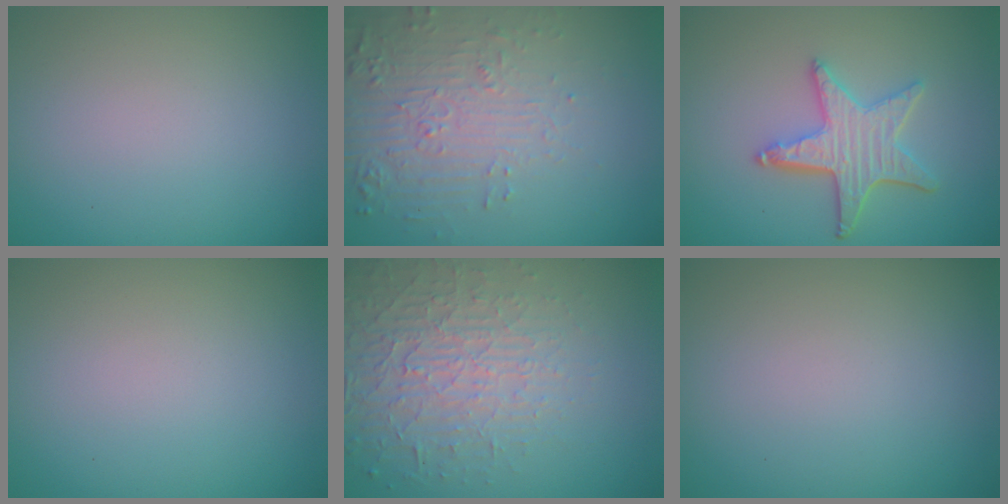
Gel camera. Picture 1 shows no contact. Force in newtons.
{"total": 5.6, "press": 3.8, "slide": 4.2}
{"total": 4.4, "press": 3.7, "slide": 2.4}
{"total": 0.0}
{"total": 4.7, "press": 4.1, "slide": 2.2}
{"total": 0.0}